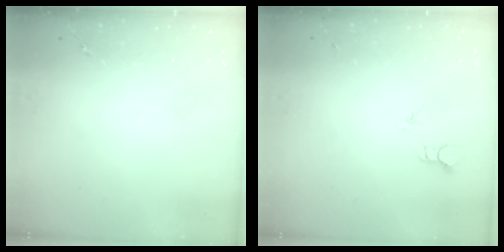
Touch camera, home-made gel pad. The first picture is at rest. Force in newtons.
{"total": 2.3, "press": 2.3, "slide": 0.1}